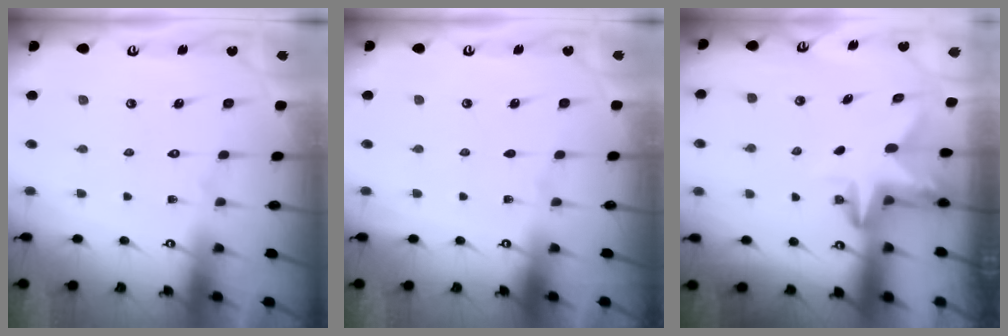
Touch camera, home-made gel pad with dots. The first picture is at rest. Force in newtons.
{"total": 0.0}
{"total": 3.0, "press": 3.0, "slide": 0.3}